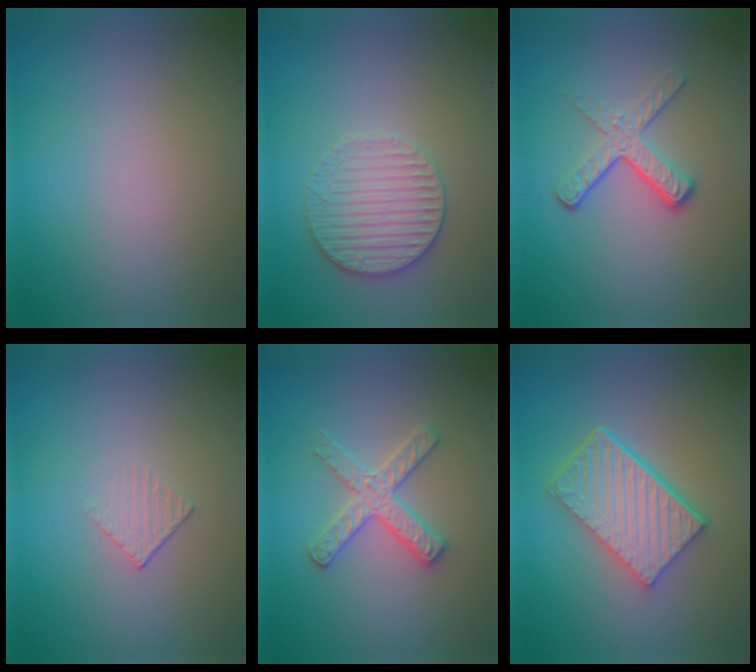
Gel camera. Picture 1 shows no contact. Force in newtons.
{"total": 3.4, "press": 3.2, "slide": 1.1}
{"total": 3.6, "press": 2.2, "slide": 2.8}
{"total": 1.2, "press": 0.4, "slide": 1.2}
{"total": 2.8, "press": 2.8, "slide": 0.3}
{"total": 6.2, "press": 4.5, "slide": 4.2}